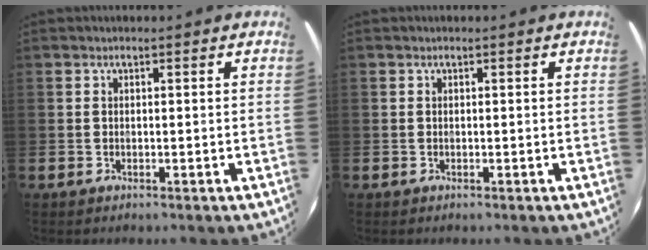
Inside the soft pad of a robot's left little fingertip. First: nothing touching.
{"total": 0.0}